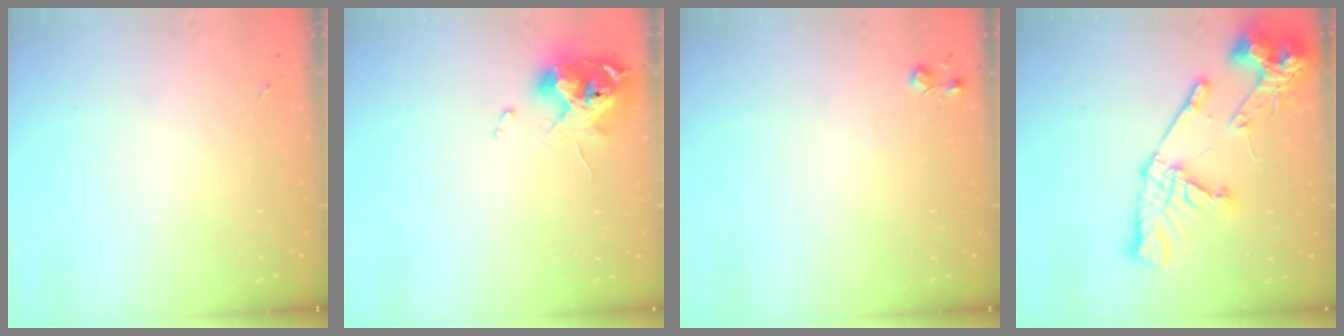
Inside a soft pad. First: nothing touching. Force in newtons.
{"total": 11.2, "press": 11.2, "slide": 1.3}
{"total": 4.4, "press": 4.4, "slide": 0.7}
{"total": 20.6, "press": 20.5, "slide": 2.4}